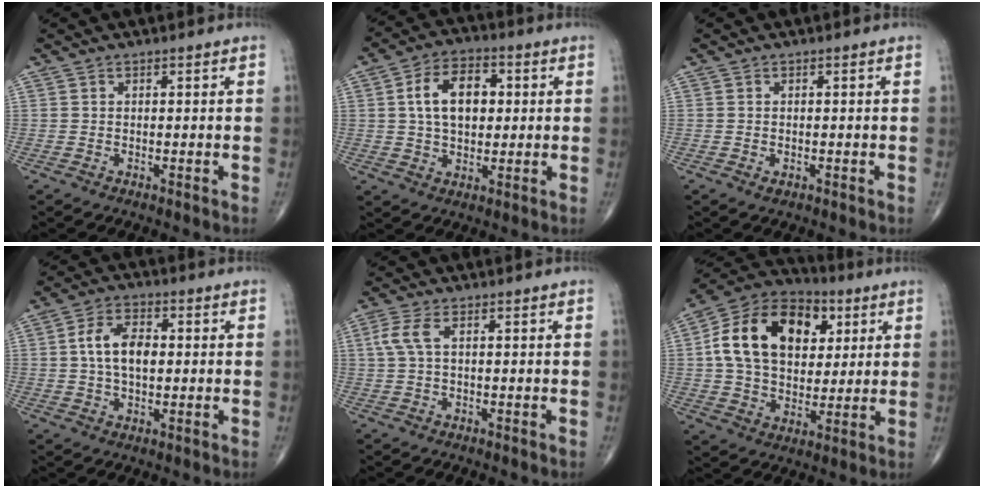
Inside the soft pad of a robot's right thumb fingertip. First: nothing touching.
{"total": 11.1, "force": [1.8, 7.1, 8.3], "torque": [-0.122, 0.011, 0.026]}
{"total": 1.1, "force": [-0.4, 0.7, 0.7], "torque": [-0.008, 0.002, -0.004]}
{"total": 8.2, "force": [0.7, 4.7, 6.6], "torque": [-0.112, 0.011, 0.007]}
{"total": 3.6, "force": [0.8, 1.3, 3.3], "torque": [-0.098, 0.015, 0.017]}
{"total": 21.0, "force": [5.2, 14.3, 14.5], "torque": [-0.226, 0.007, 0.083]}